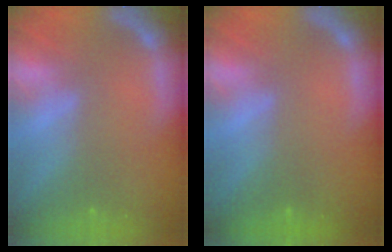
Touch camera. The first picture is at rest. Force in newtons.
{"total": 0.0}